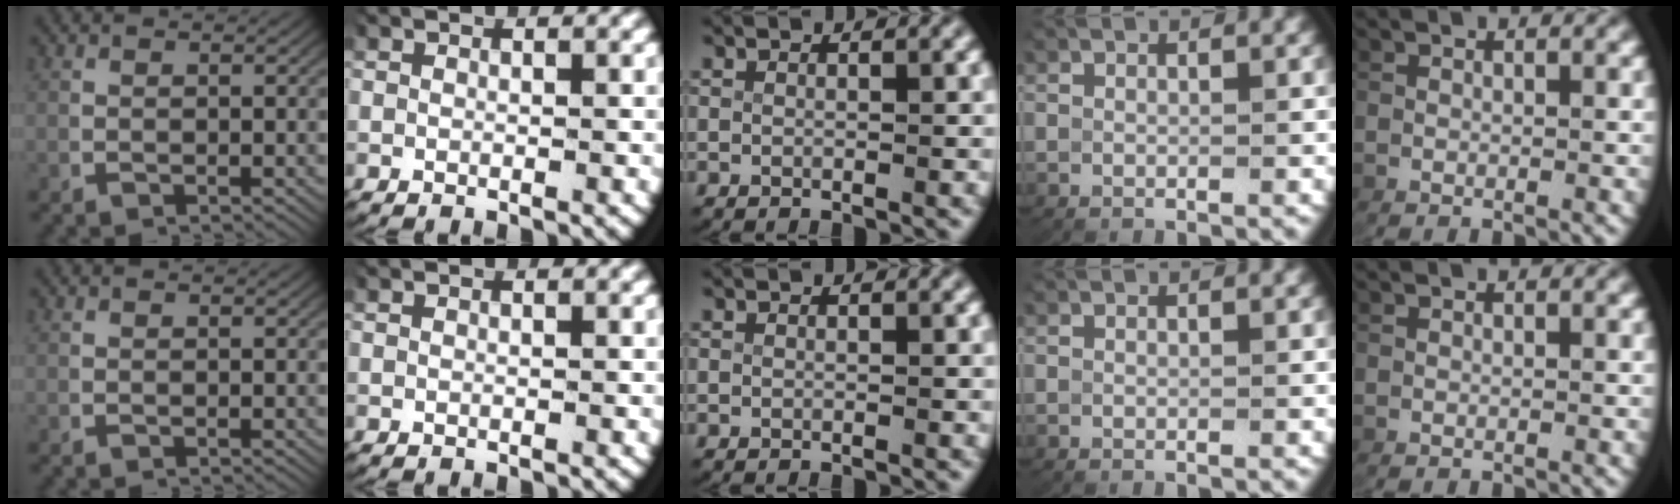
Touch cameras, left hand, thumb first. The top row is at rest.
{}